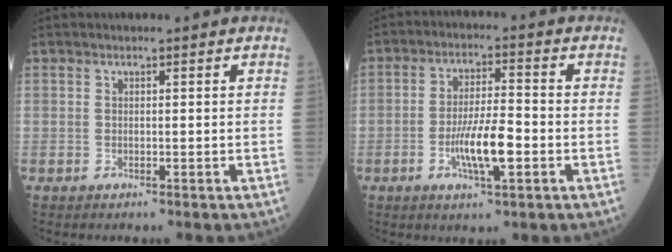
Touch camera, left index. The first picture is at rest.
{"total": 7.5, "force": [-2.4, 1.3, 7.0], "torque": [-0.135, -0.004, -0.044]}